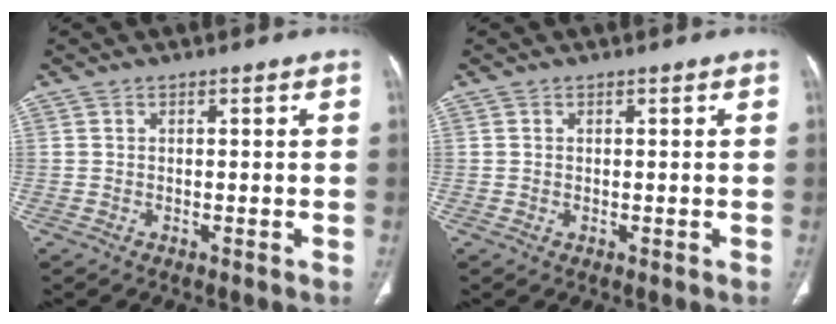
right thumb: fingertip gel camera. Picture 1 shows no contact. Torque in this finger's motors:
{"motor_torque": [-0.13, 0.08, -0.64, 0.27, 0.04]}